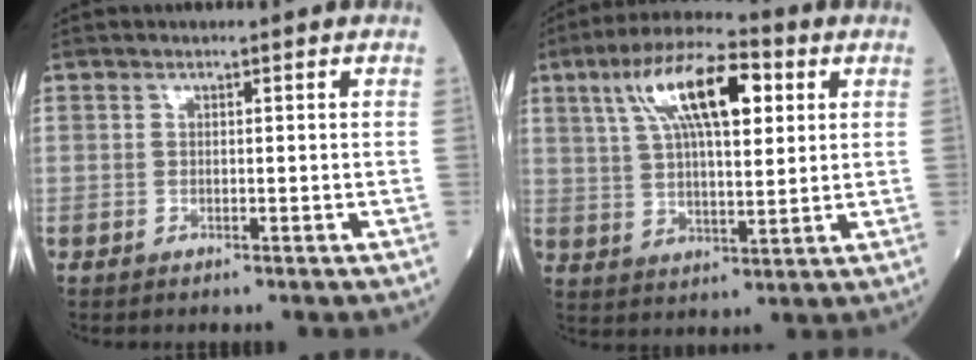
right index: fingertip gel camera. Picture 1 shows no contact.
{"total": 14.1, "force": [5.3, 4.3, 12.3], "torque": [-0.225, 0.027, 0.091]}